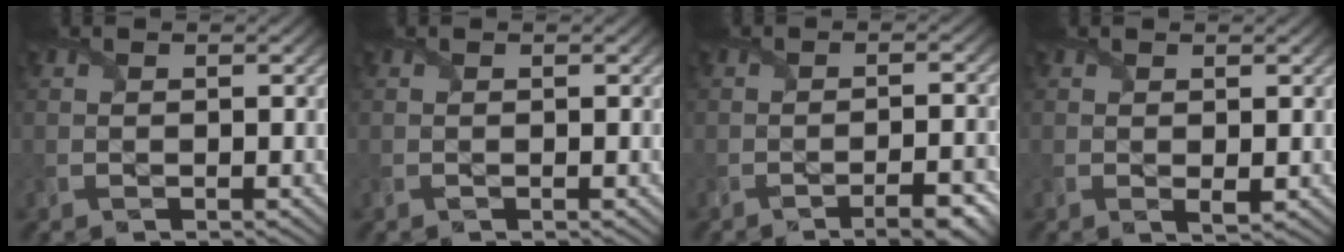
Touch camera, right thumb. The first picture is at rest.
{"total": 0.0}
{"total": 4.5, "force": [-2.8, 1.1, 3.4], "torque": [-0.046, 0.000, -0.037]}
{"total": 1.0, "force": [0.3, 0.3, 0.9], "torque": [-0.019, -0.008, 0.009]}